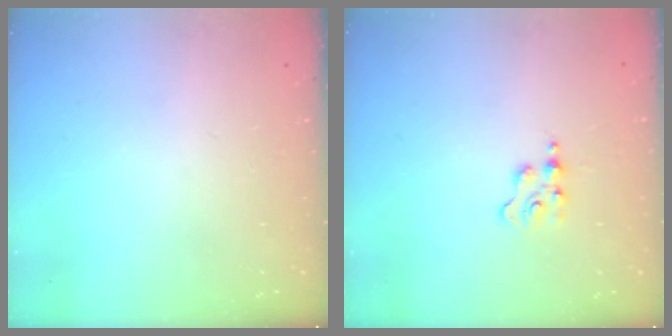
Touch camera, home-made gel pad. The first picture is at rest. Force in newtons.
{"total": 1.8, "press": 1.8, "slide": 0.3}